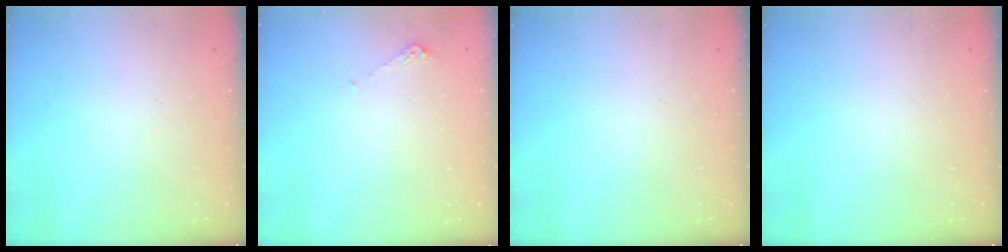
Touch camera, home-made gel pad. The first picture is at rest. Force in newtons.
{"total": 4.3, "press": 4.2, "slide": 0.5}
{"total": 0.0}
{"total": 0.0}